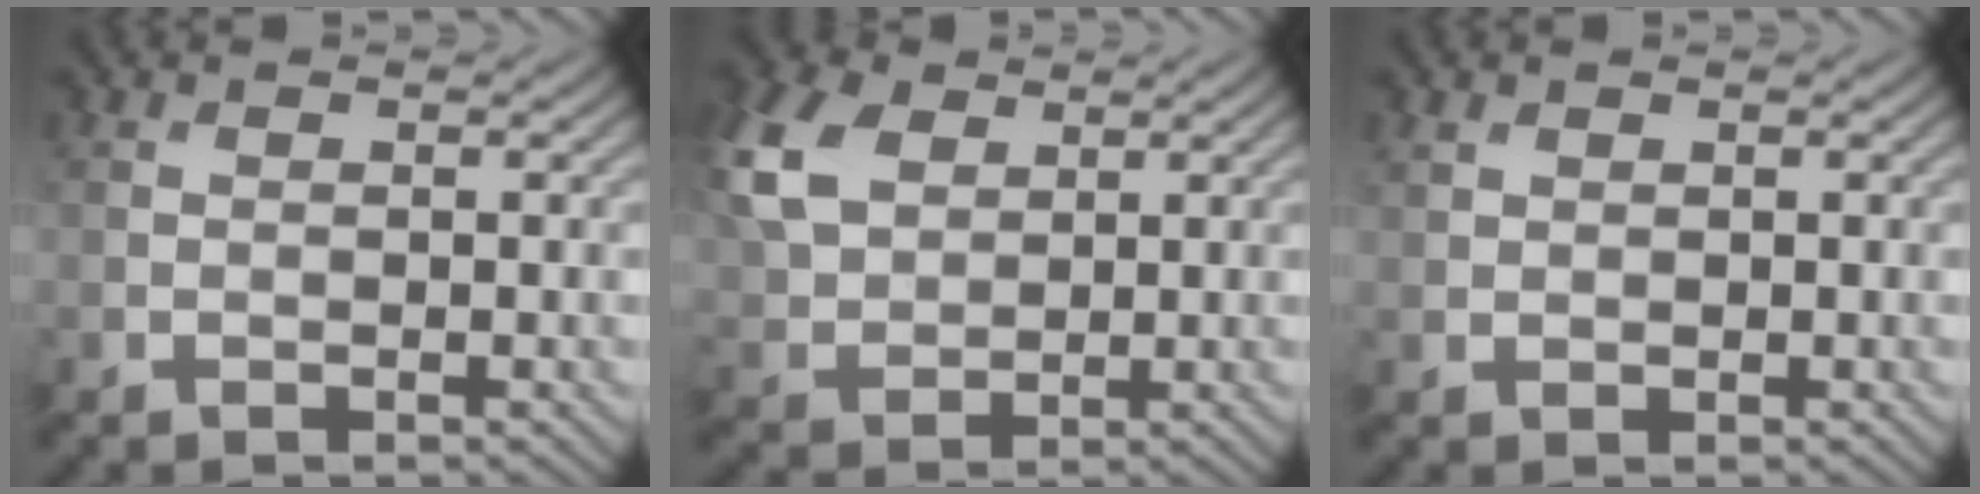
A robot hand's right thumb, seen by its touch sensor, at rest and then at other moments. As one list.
[{"total": 9.0, "force": [3.4, 6.0, 5.7], "torque": [-0.176, 0.023, 0.068]}, {"total": 1.0, "force": [0.8, 0.6, 0.3], "torque": [-0.010, -0.001, 0.018]}]